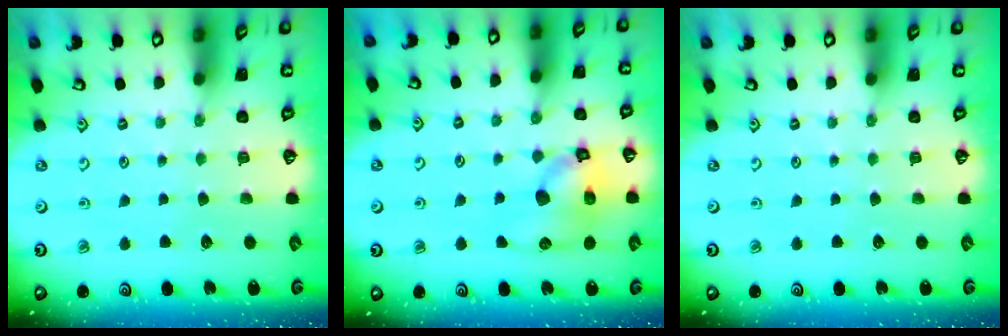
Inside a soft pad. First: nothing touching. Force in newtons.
{"total": 12.4, "press": 12.3, "slide": 1.7}
{"total": 0.0}